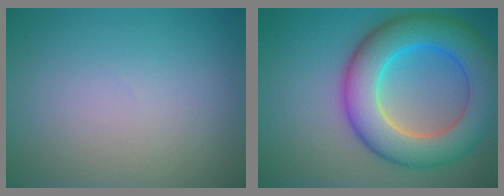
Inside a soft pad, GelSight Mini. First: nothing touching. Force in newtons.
{"total": 9.9, "press": 9.9, "slide": 0.2}